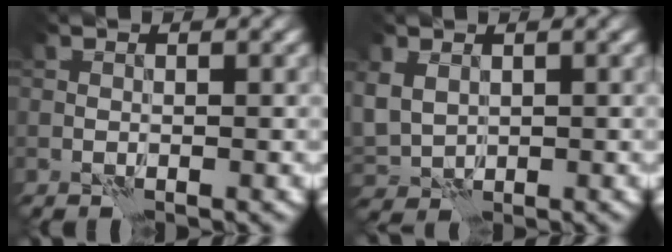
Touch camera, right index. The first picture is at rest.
{"total": 3.4, "force": [0.8, 2.7, 1.9], "torque": [-0.056, -0.006, 0.018]}